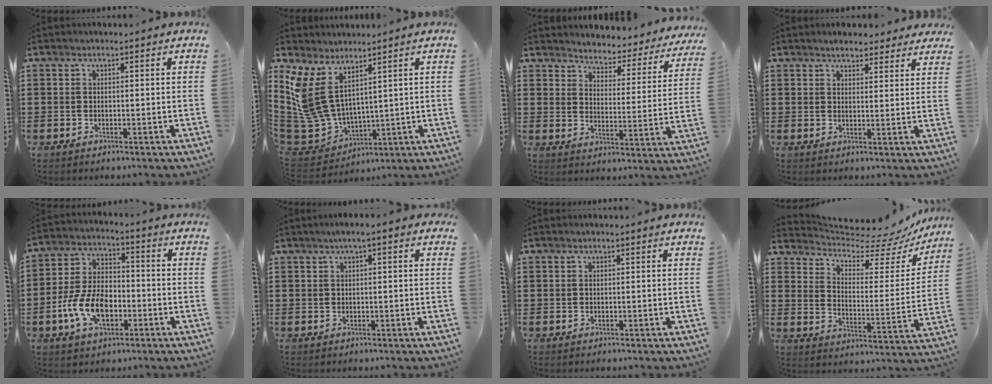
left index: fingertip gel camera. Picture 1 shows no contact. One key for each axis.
{"total": 8.3, "fx": 3.9, "fy": 4.4, "fz": 5.8, "tx": -0.176, "ty": -0.042, "tz": 0.066}
{"total": 3.3, "fx": 3.3, "fy": 0.1, "fz": -0.1, "tx": -0.017, "ty": -0.041, "tz": 0.049}
{"total": 3.2, "fx": 3.0, "fy": 0.7, "fz": 0.7, "tx": -0.021, "ty": -0.005, "tz": 0.057}
{"total": 9.4, "fx": -3.5, "fy": 5.3, "fz": 7.0, "tx": -0.166, "ty": 0.002, "tz": -0.069}
{"total": 1.8, "fx": 0.3, "fy": 0.1, "fz": 1.7, "tx": -0.032, "ty": -0.001, "tz": 0.005}
{"total": 0.0}
{"total": 6.3, "fx": 5.7, "fy": 1.3, "fz": 2.2, "tx": -0.063, "ty": -0.045, "tz": 0.093}